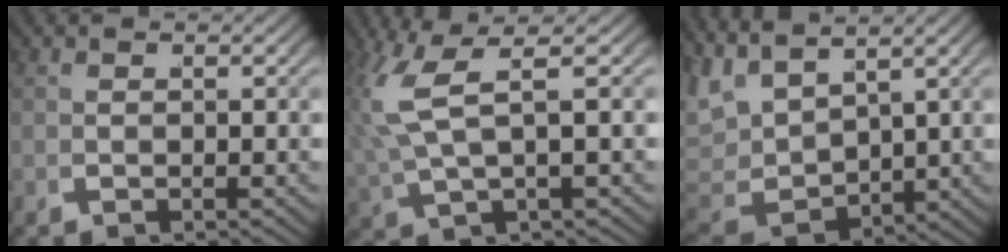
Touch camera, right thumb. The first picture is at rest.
{"total": 6.4, "force": [2.1, 2.7, 5.4], "torque": [-0.113, 0.001, 0.042]}
{"total": 9.0, "force": [1.5, 6.7, 5.9], "torque": [-0.142, -0.032, 0.047]}